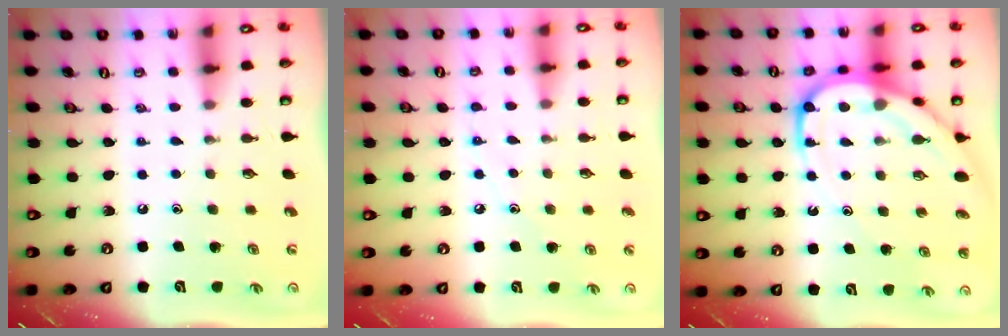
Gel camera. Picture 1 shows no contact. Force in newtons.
{"total": 4.8, "press": 4.8, "slide": 0.6}
{"total": 14.0, "press": 14.0, "slide": 1.2}